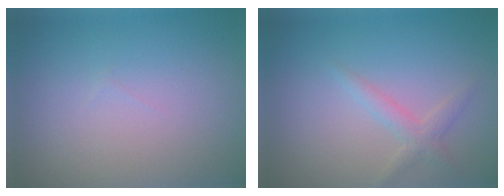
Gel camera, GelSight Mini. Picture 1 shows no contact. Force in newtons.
{"total": 1.7, "press": 1.6, "slide": 0.1}